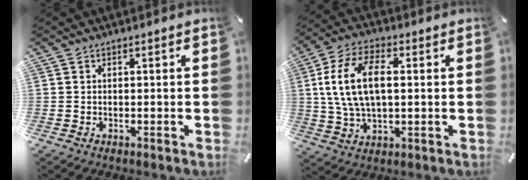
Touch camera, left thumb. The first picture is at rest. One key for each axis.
{"total": 12.7, "fx": 2.2, "fy": 7.1, "fz": 10.3, "tx": -0.234, "ty": 0.004, "tz": 0.036}